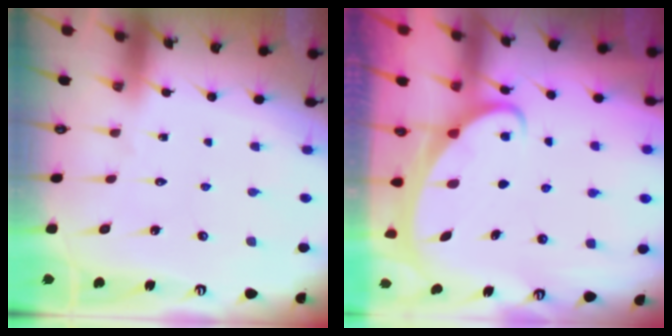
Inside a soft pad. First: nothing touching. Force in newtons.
{"total": 2.2, "press": 2.2, "slide": 0.3}